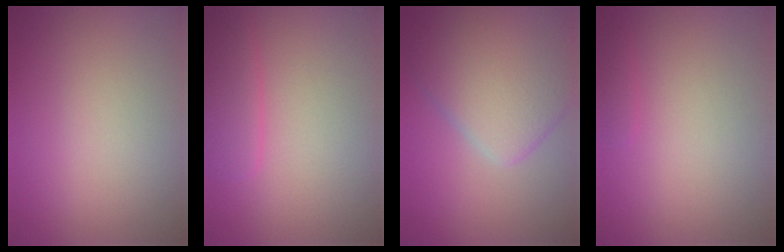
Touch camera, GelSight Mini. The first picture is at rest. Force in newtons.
{"total": 2.5, "press": 2.5, "slide": 0.1}
{"total": 7.4, "press": 7.4, "slide": 0.4}
{"total": 0.7, "press": 0.7, "slide": 0.1}